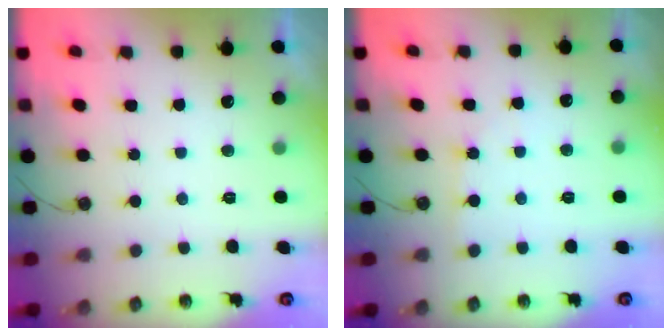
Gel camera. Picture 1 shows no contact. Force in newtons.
{"total": 2.7, "press": 2.7, "slide": 0.5}